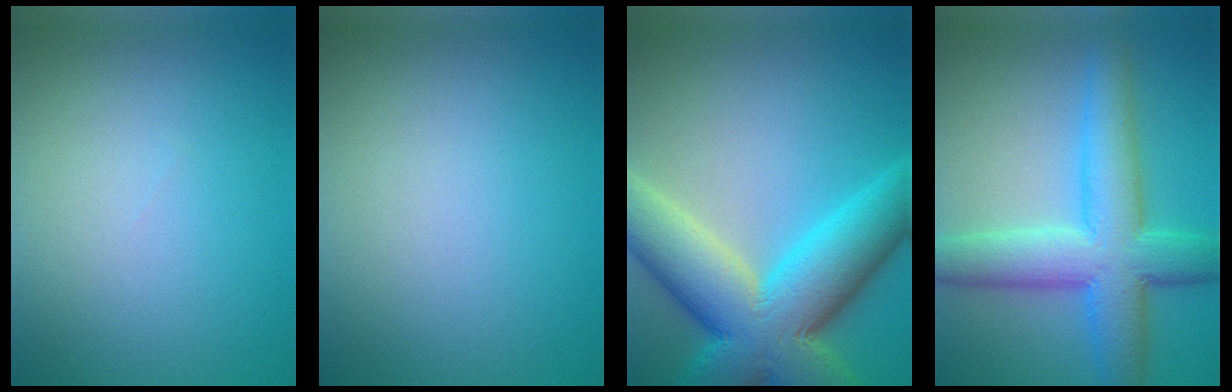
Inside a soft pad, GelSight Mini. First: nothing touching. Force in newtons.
{"total": 0.0}
{"total": 13.6, "press": 13.5, "slide": 1.0}
{"total": 8.0, "press": 8.0, "slide": 0.3}